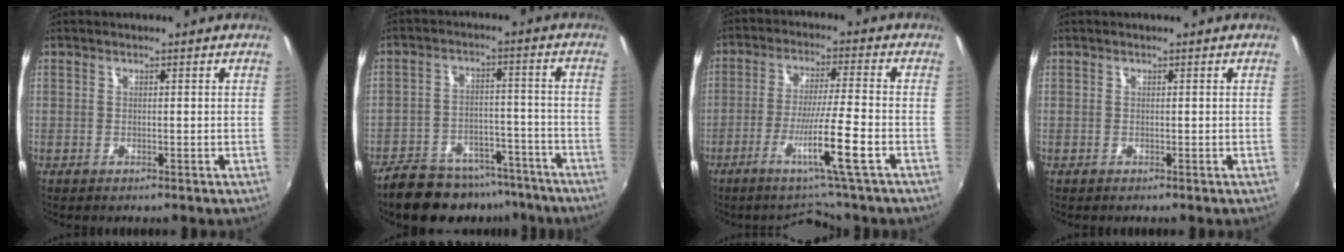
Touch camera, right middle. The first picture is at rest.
{"total": 15.9, "force": [-13.0, 6.8, 6.2], "torque": [-0.128, 0.013, -0.172]}
{"total": 11.2, "force": [-6.5, 0.1, 9.1], "torque": [-0.167, -0.023, -0.117]}
{"total": 0.0}